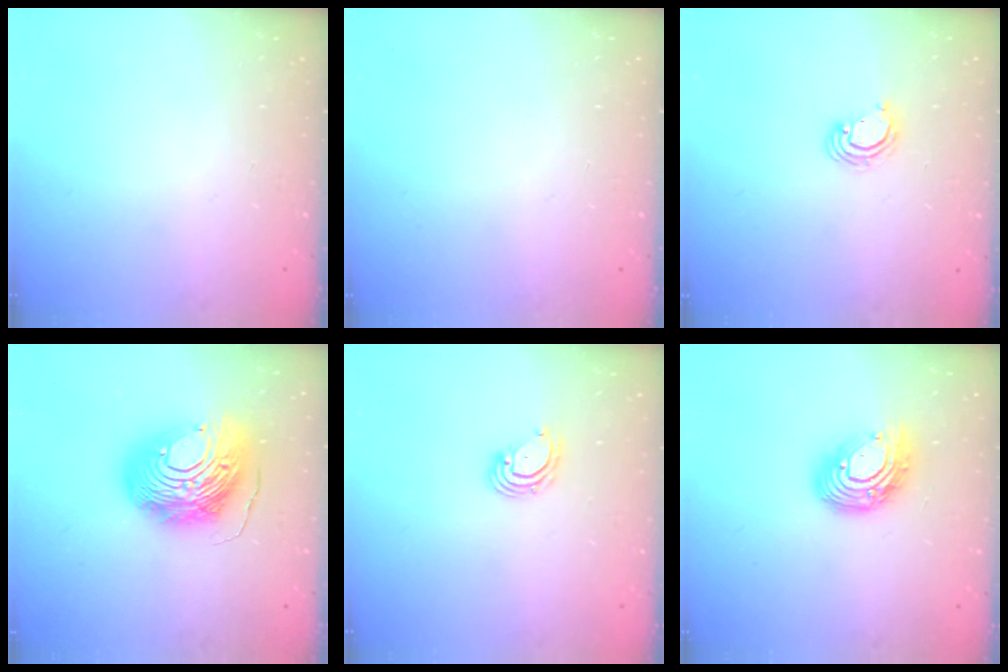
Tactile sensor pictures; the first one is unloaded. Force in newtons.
{"total": 0.0}
{"total": 3.5, "press": 3.5, "slide": 0.3}
{"total": 18.2, "press": 18.1, "slide": 1.7}
{"total": 4.5, "press": 4.5, "slide": 0.5}
{"total": 12.4, "press": 12.4, "slide": 1.1}